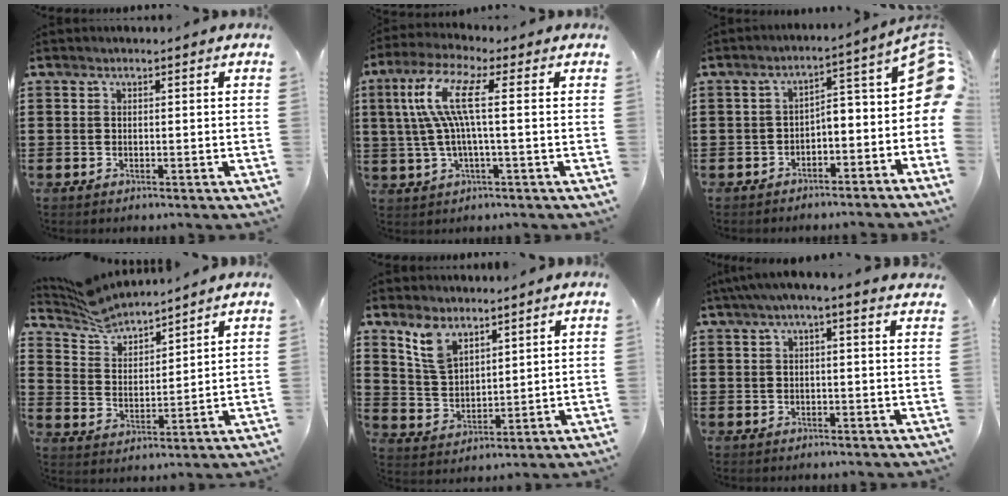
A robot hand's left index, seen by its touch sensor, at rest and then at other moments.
{"total": 9.2, "force": [1.2, 1.6, 9.0], "torque": [-0.200, -0.003, 0.007]}
{"total": 5.1, "force": [-2.6, 2.1, 3.8], "torque": [-0.056, 0.001, -0.053]}
{"total": 5.8, "force": [5.7, 0.8, 0.8], "torque": [-0.043, -0.026, 0.102]}
{"total": 6.8, "force": [5.2, 3.4, 2.7], "torque": [-0.072, -0.004, 0.100]}
{"total": 2.1, "force": [1.1, 0.0, 1.8], "torque": [-0.037, 0.001, 0.019]}